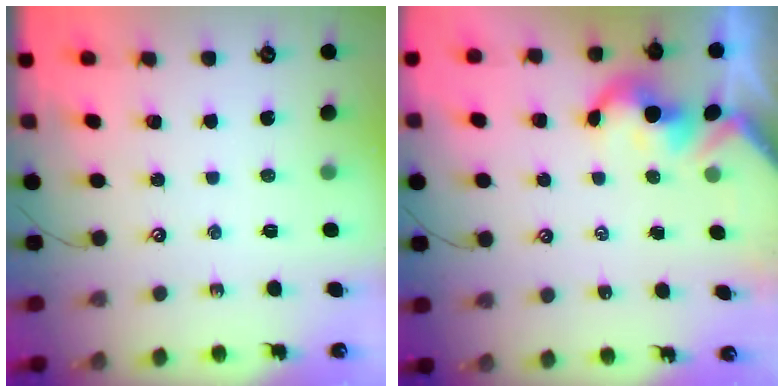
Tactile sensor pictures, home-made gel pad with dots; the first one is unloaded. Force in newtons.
{"total": 2.7, "press": 2.7, "slide": 0.1}